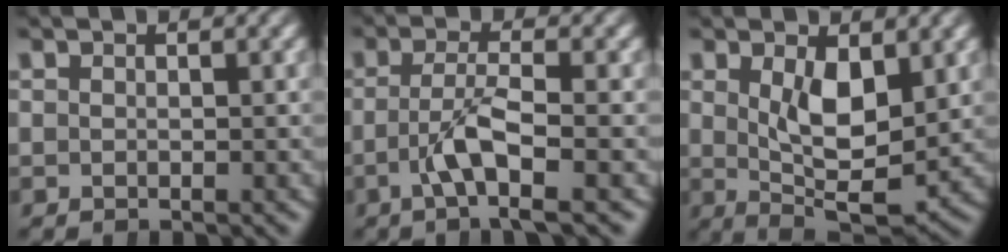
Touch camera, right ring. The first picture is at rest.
{"total": 3.9, "force": [-1.6, 0.7, 3.5], "torque": [-0.068, -0.012, -0.023]}
{"total": 5.9, "force": [0.4, 2.1, 5.4], "torque": [-0.094, -0.033, 0.020]}